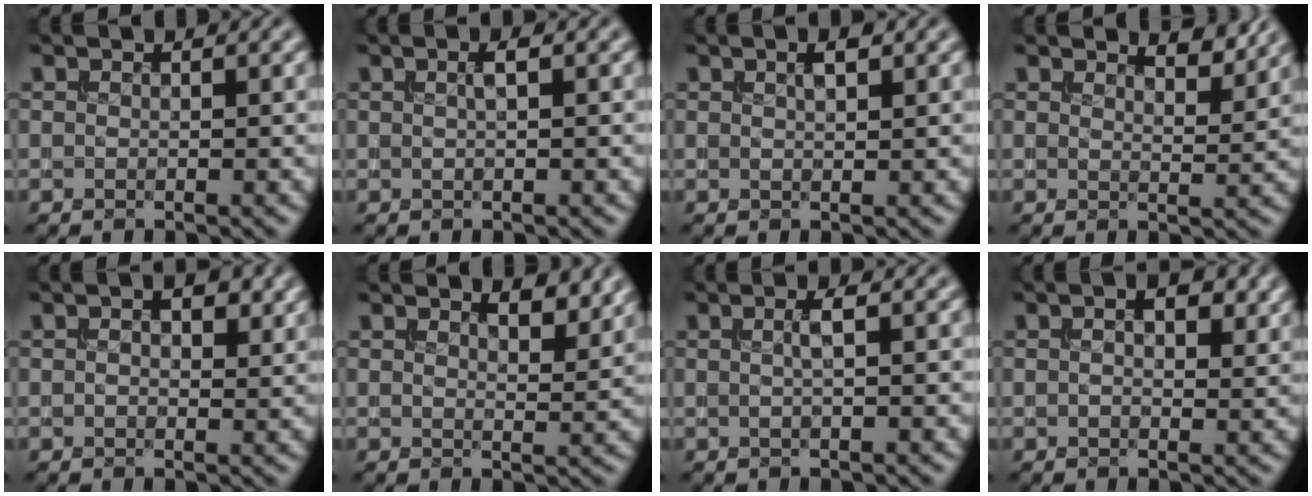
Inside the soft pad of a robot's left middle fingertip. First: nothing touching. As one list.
[{"total": 1.0, "force": [0.2, 0.1, 1.0], "torque": [-0.019, 0.005, 0.002]}, {"total": 1.3, "force": [0.6, 0.3, 1.1], "torque": [-0.019, 0.005, 0.012]}, {"total": 2.8, "force": [2.5, 0.4, 1.1], "torque": [-0.019, -0.004, 0.031]}, {"total": 2.8, "force": [0.9, 1.5, 2.2], "torque": [-0.033, 0.003, 0.015]}, {"total": 2.8, "force": [2.2, 0.8, 1.6], "torque": [-0.027, -0.004, 0.032]}, {"total": 1.4, "force": [0.1, 0.1, 1.4], "torque": [-0.026, 0.006, 0.000]}, {"total": 3.5, "force": [1.2, 1.8, 2.7], "torque": [-0.034, -0.003, 0.019]}]